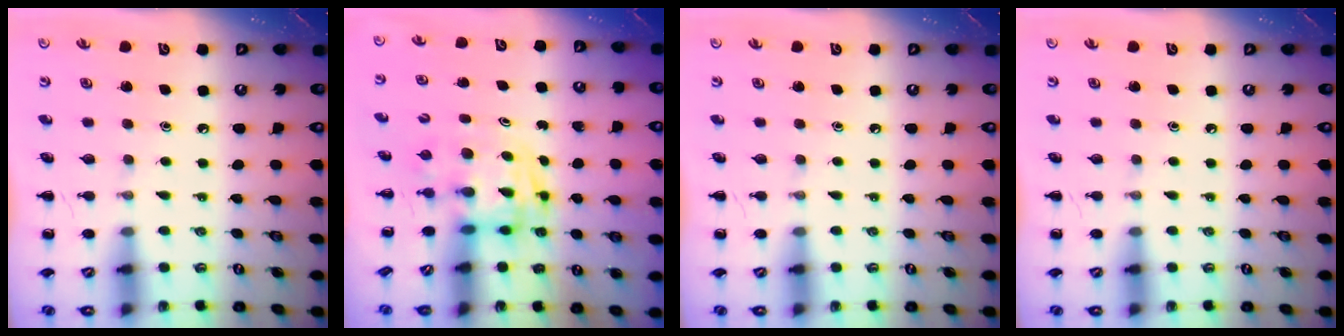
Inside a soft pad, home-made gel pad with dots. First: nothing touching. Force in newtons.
{"total": 2.8, "press": 2.7, "slide": 0.5}
{"total": 0.0}
{"total": 0.0}